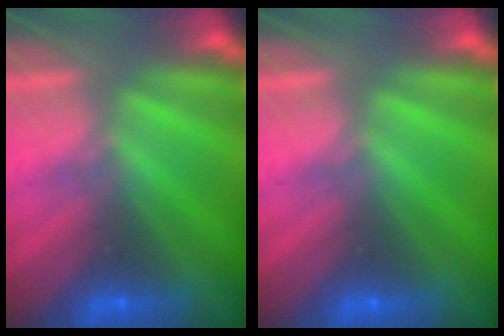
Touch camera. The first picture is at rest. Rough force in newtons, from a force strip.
{"total": 0.0}